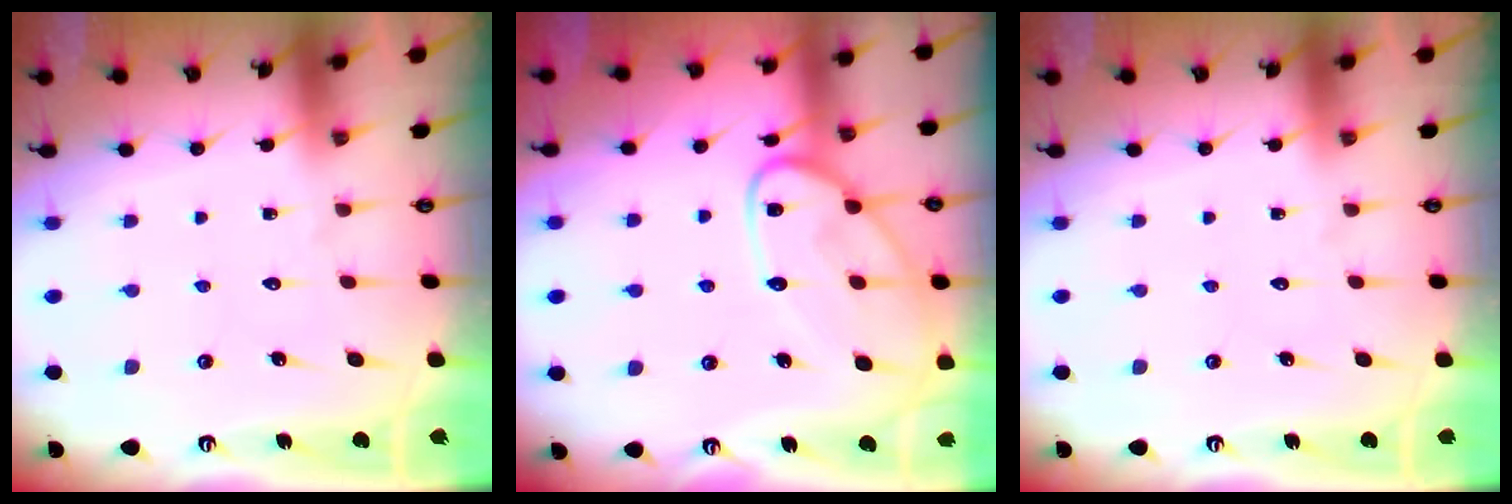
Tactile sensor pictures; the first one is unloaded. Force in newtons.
{"total": 14.5, "press": 14.5, "slide": 1.3}
{"total": 0.0}